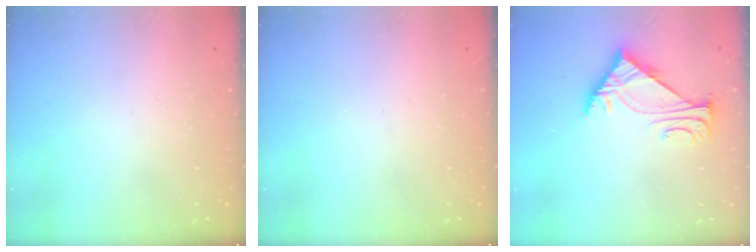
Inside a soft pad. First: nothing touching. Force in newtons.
{"total": 0.0}
{"total": 6.4, "press": 6.3, "slide": 1.0}